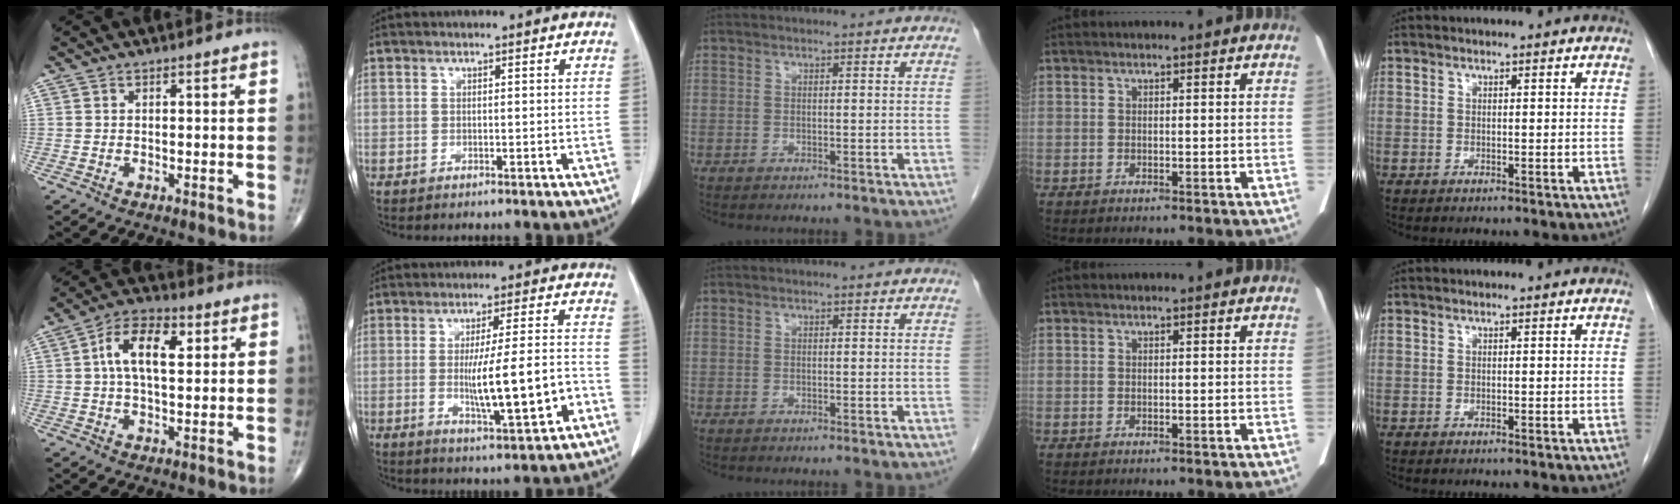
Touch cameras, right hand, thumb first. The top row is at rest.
{"thumb": {"total": 10.1, "force": [2.3, 5.2, 8.3], "torque": [-0.142, 0.019, 0.033]}, "index": {"total": 11.7, "force": [-2.8, 0.9, 11.3], "torque": [-0.182, -0.005, -0.038]}}